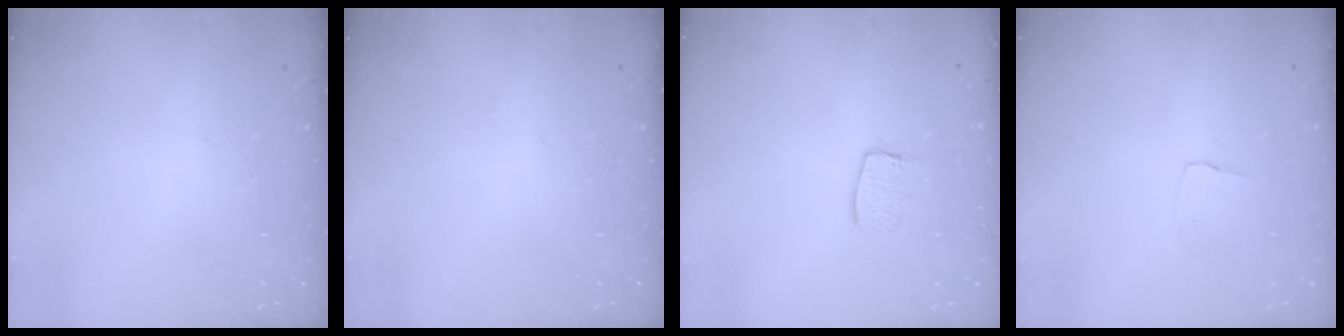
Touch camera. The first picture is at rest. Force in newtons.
{"total": 0.0}
{"total": 6.8, "press": 6.8, "slide": 0.3}
{"total": 2.6, "press": 2.6, "slide": 0.2}